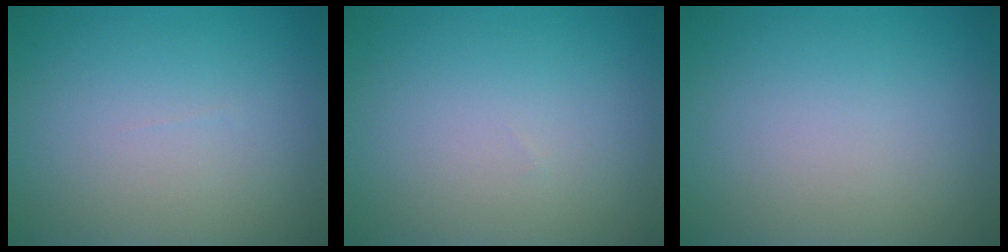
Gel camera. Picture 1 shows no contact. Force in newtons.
{"total": 0.0}
{"total": 0.0}